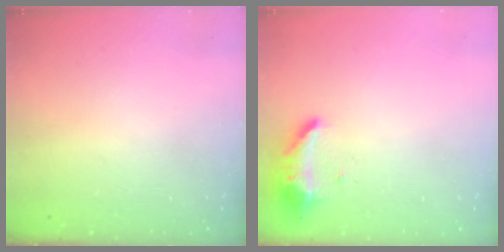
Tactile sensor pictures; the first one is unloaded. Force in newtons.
{"total": 9.1, "press": 8.8, "slide": 2.4}